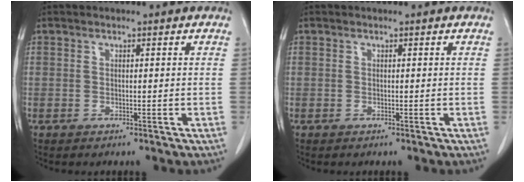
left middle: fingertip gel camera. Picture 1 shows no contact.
{"total": 0.0}